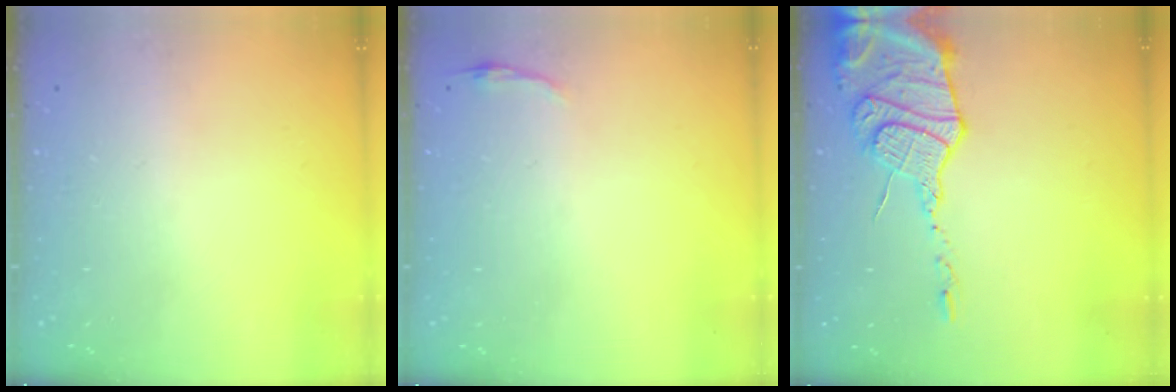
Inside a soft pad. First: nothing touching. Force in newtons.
{"total": 2.8, "press": 2.8, "slide": 0.6}
{"total": 16.4, "press": 16.3, "slide": 1.7}